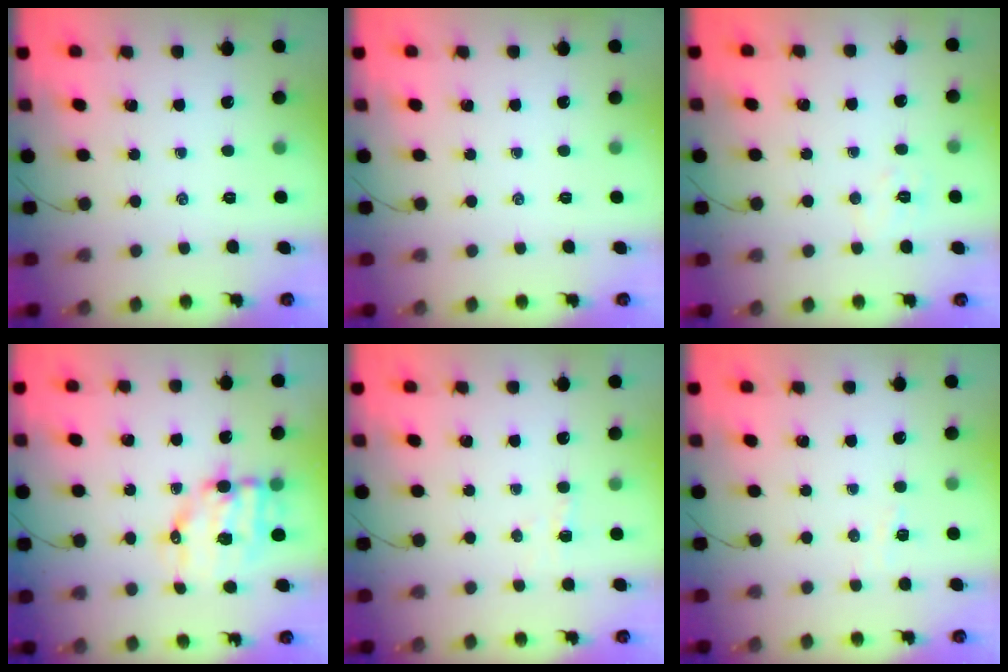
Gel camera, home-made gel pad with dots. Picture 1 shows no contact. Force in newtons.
{"total": 0.0}
{"total": 5.5, "press": 5.4, "slide": 1.2}
{"total": 9.3, "press": 9.1, "slide": 1.9}
{"total": 3.0, "press": 2.9, "slide": 0.7}
{"total": 3.5, "press": 3.4, "slide": 0.9}